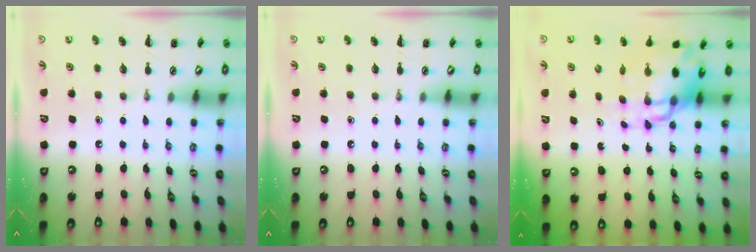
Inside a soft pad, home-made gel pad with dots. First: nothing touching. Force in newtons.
{"total": 0.0}
{"total": 12.2, "press": 11.8, "slide": 3.1}